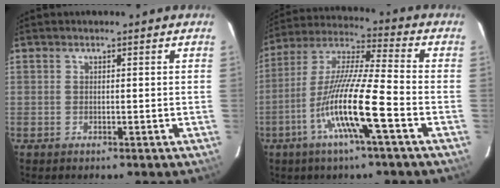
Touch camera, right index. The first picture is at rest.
{"total": 14.7, "force": [-5.4, 0.1, 13.7], "torque": [-0.274, -0.004, -0.107]}